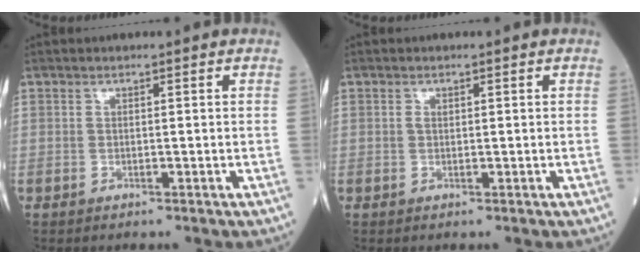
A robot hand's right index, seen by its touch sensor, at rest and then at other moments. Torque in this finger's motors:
{"motor_torque": [0.15, 0.04, -0.03, 0.01]}